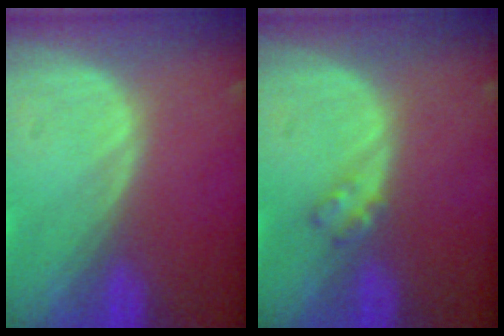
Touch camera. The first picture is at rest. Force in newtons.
{"total": 1.7, "press": 1.7, "slide": 0.3}